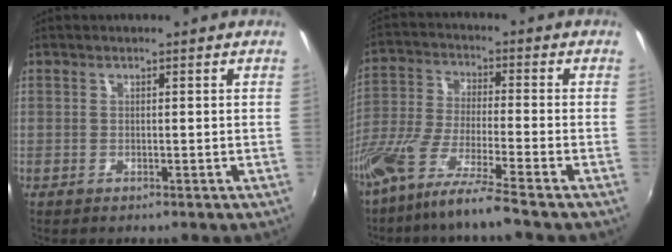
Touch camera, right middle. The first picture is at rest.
{"total": 12.6, "force": [-9.7, -0.5, 8.0], "torque": [-0.157, -0.034, -0.182]}